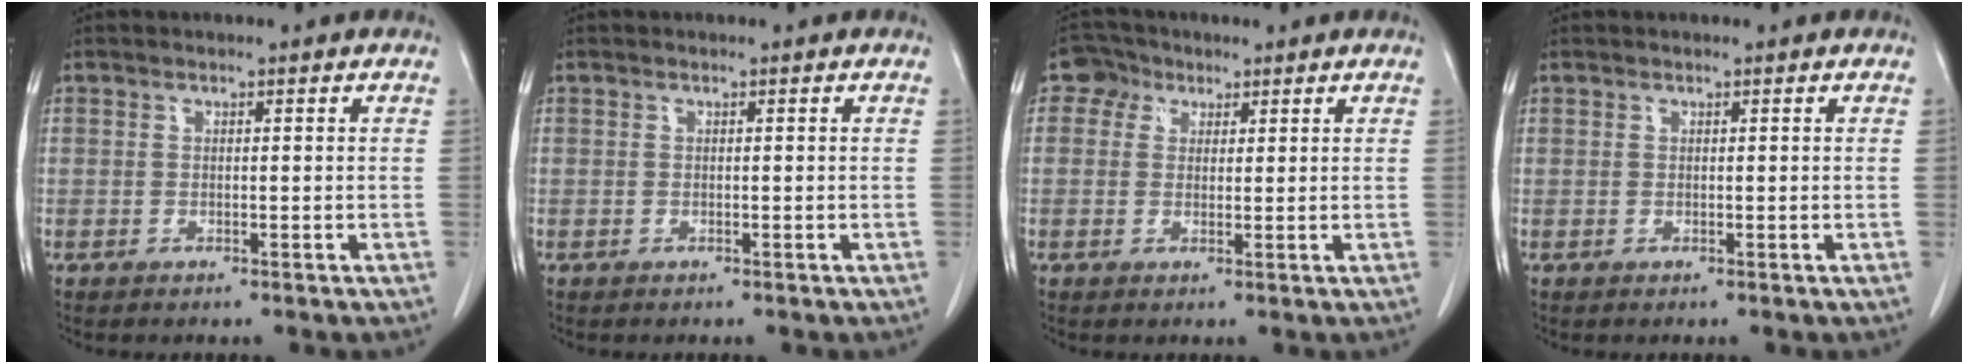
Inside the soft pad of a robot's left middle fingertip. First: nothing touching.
{"total": 0.0}
{"total": 3.5, "force": [1.6, 3.0, 0.7], "torque": [-0.013, 0.011, 0.027]}
{"total": 0.0}